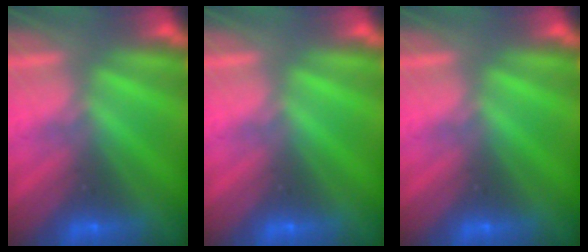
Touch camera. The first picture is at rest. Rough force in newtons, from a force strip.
{"total": 0.0}
{"total": 0.0}